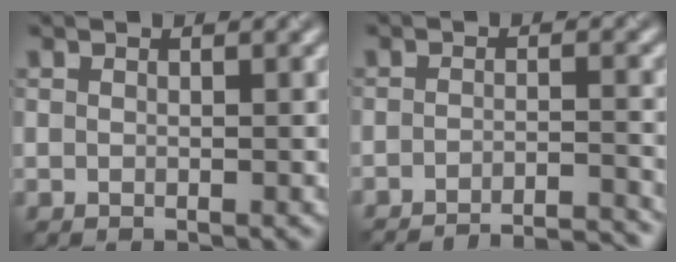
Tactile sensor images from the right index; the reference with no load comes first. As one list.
[{"total": 10.5, "force": [-9.9, 2.1, 2.8], "torque": [-0.011, 0.012, -0.115]}]